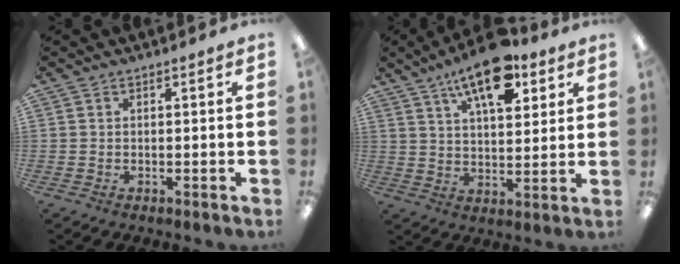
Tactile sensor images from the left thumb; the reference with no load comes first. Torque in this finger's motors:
{"motor_torque": [0.29, 0.46, 1.82, -0.95, 0.31]}